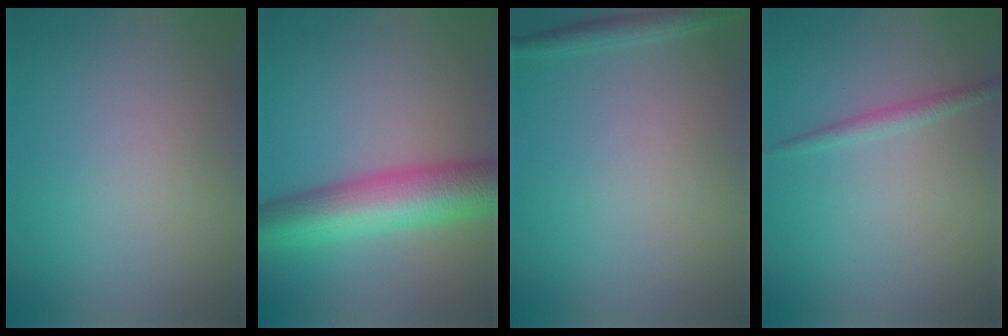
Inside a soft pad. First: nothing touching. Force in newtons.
{"total": 9.3, "press": 9.3, "slide": 0.3}
{"total": 1.6, "press": 1.6, "slide": 0.1}
{"total": 1.4, "press": 1.4, "slide": 0.1}